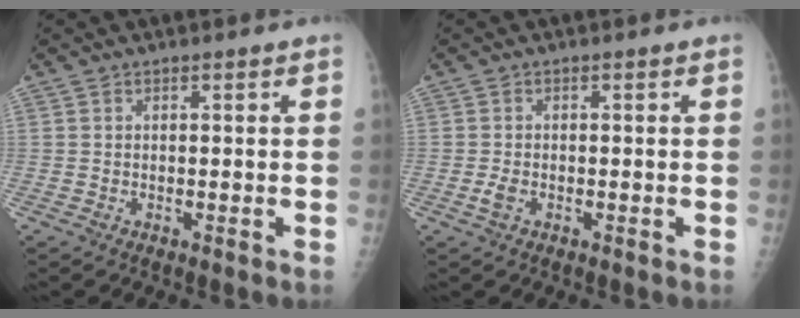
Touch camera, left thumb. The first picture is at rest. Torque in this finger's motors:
{"motor_torque": [-0.02, 0.03, 0.02, -0.03, 0.00]}